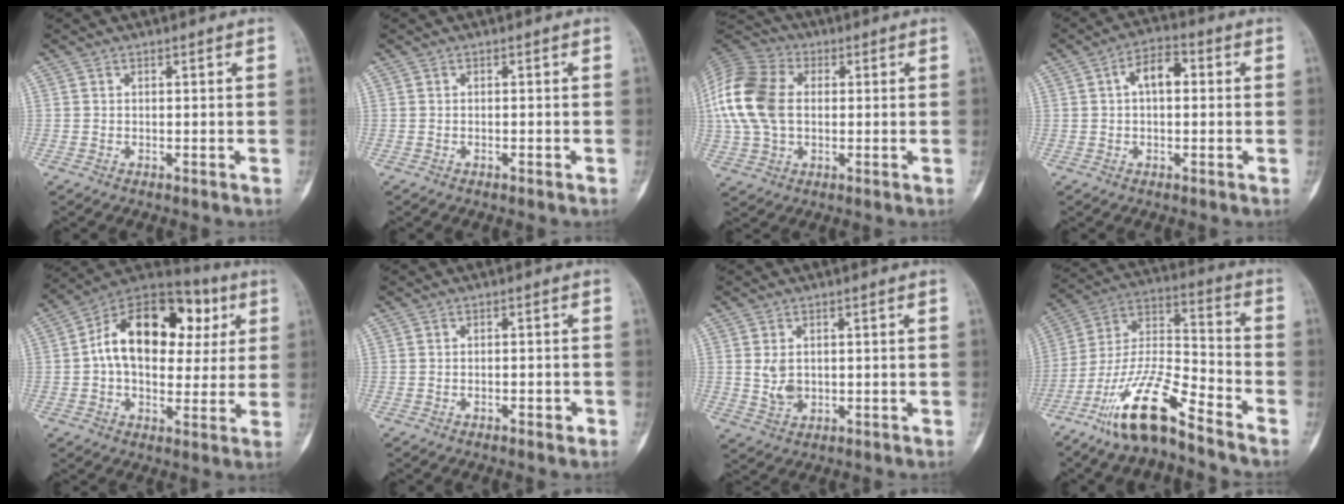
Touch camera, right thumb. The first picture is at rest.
{"total": 0.5, "force": [-0.3, 0.1, 0.4], "torque": [-0.013, 0.004, -0.002]}
{"total": 15.8, "force": [1.3, 10.7, 11.5], "torque": [-0.241, 0.017, 0.020]}
{"total": 6.3, "force": [1.0, 3.5, 5.1], "torque": [-0.081, 0.021, 0.008]}
{"total": 21.0, "force": [4.1, 13.7, 15.4], "torque": [-0.207, 0.024, 0.054]}
{"total": 2.1, "force": [-1.1, 0.9, 1.6], "torque": [-0.027, 0.010, -0.013]}
{"total": 3.9, "force": [0.4, 2.8, 2.7], "torque": [-0.042, -0.008, 0.017]}
{"total": 16.0, "force": [-11.4, 3.3, 10.8], "torque": [-0.212, 0.071, -0.215]}